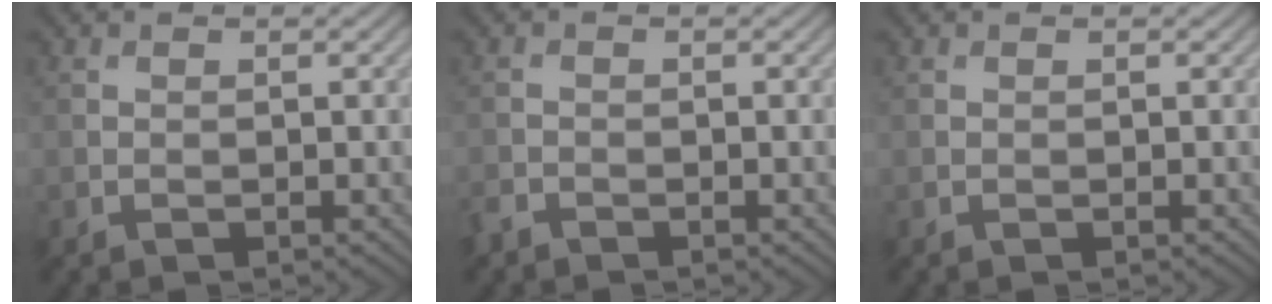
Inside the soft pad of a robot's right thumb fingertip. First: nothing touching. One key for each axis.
{"total": 1.1, "fx": -1.0, "fy": 0.4, "fz": 0.2, "tx": -0.007, "ty": -0.001, "tz": -0.025}
{"total": 0.0}